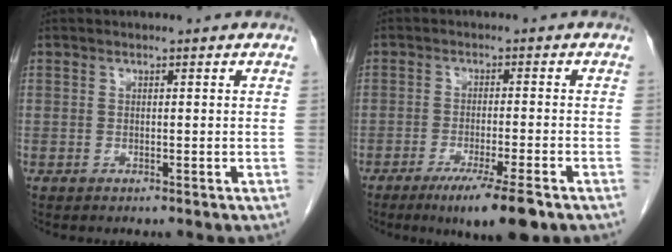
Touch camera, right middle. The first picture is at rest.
{"total": 8.3, "force": [-5.4, 0.1, 6.3], "torque": [-0.098, -0.020, -0.085]}